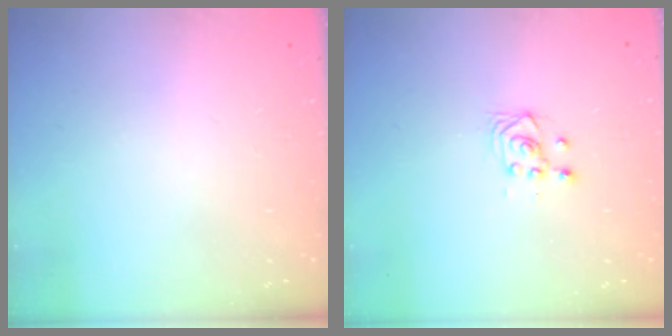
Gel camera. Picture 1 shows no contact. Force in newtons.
{"total": 4.2, "press": 3.9, "slide": 1.7}